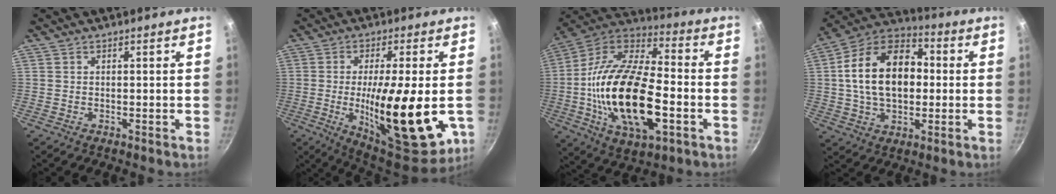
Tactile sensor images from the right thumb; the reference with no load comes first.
{"total": 22.3, "force": [-3.8, 6.6, 21.0], "torque": [-0.304, -0.005, -0.049]}
{"total": 26.7, "force": [-5.1, 13.0, 22.8], "torque": [-0.427, 0.026, -0.100]}
{"total": 19.1, "force": [1.1, 12.7, 14.3], "torque": [-0.211, 0.033, 0.004]}